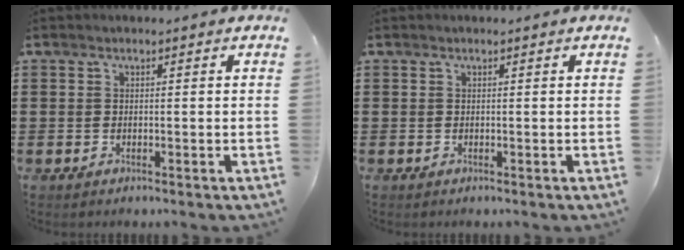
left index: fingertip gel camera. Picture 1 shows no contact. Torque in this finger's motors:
{"motor_torque": [0.09, 0.05, 0.00, -0.01]}